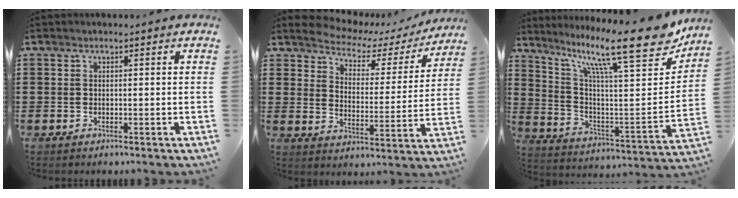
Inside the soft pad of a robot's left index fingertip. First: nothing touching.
{"total": 3.7, "force": [3.4, 1.4, 0.9], "torque": [-0.042, -0.026, 0.049]}
{"total": 16.1, "force": [11.6, 2.3, 10.9], "torque": [-0.206, -0.081, 0.184]}